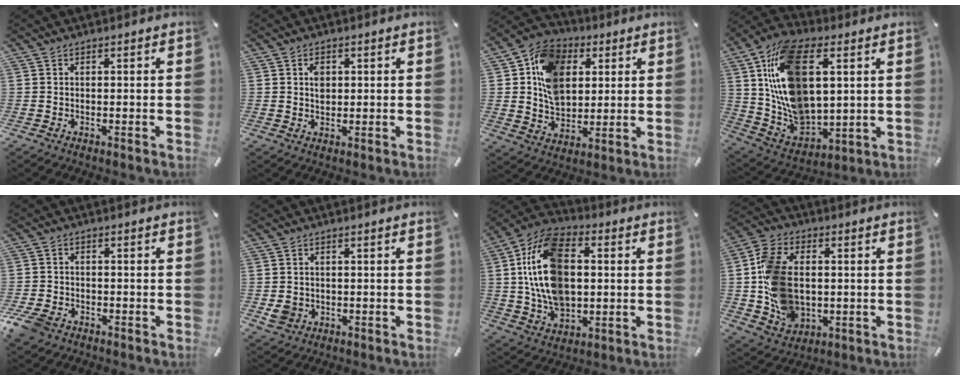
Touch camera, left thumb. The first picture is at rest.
{"total": 2.7, "force": [0.5, 2.1, 1.5], "torque": [-0.019, 0.001, 0.005]}
{"total": 13.8, "force": [3.4, 10.9, 7.8], "torque": [-0.162, 0.007, 0.062]}
{"total": 19.6, "force": [5.8, 12.4, 14.1], "torque": [-0.307, -0.022, 0.105]}
{"total": 4.9, "force": [-3.2, 3.1, 1.9], "torque": [-0.054, 0.012, -0.066]}
{"total": 3.1, "force": [-0.5, 2.7, 1.3], "torque": [-0.030, -0.002, -0.014]}
{"total": 18.5, "force": [1.4, 12.6, 13.5], "torque": [-0.288, 0.008, 0.023]}
{"total": 14.4, "force": [0.2, 11.0, 9.4], "torque": [-0.195, 0.015, 0.010]}